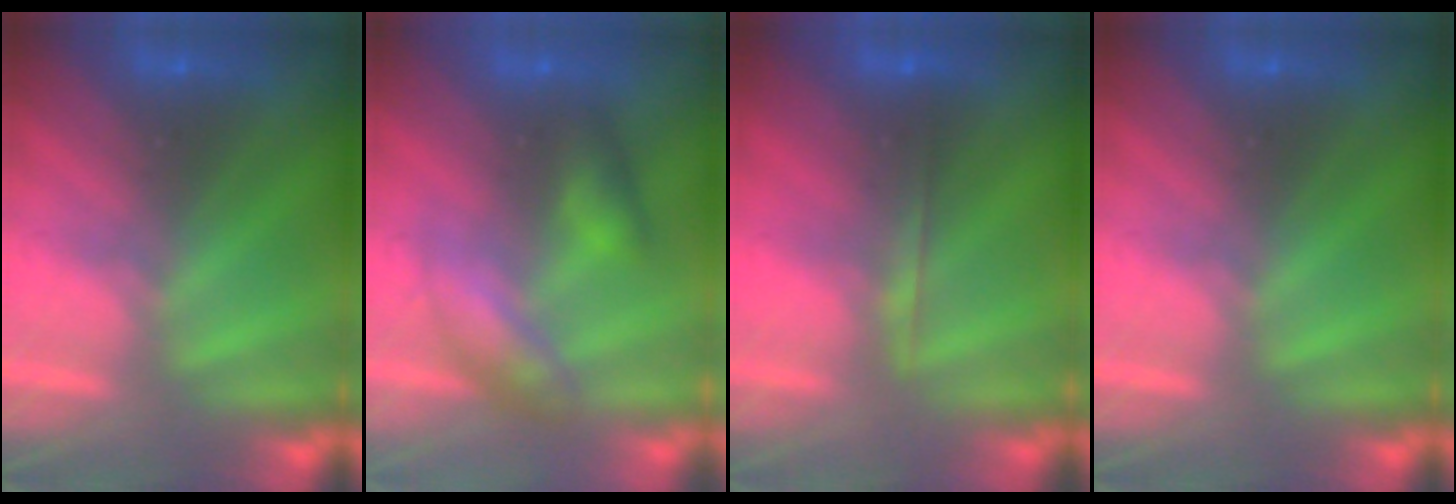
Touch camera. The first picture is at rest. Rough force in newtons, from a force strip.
{"total": 2.5}
{"total": 1.8}
{"total": 0.0}